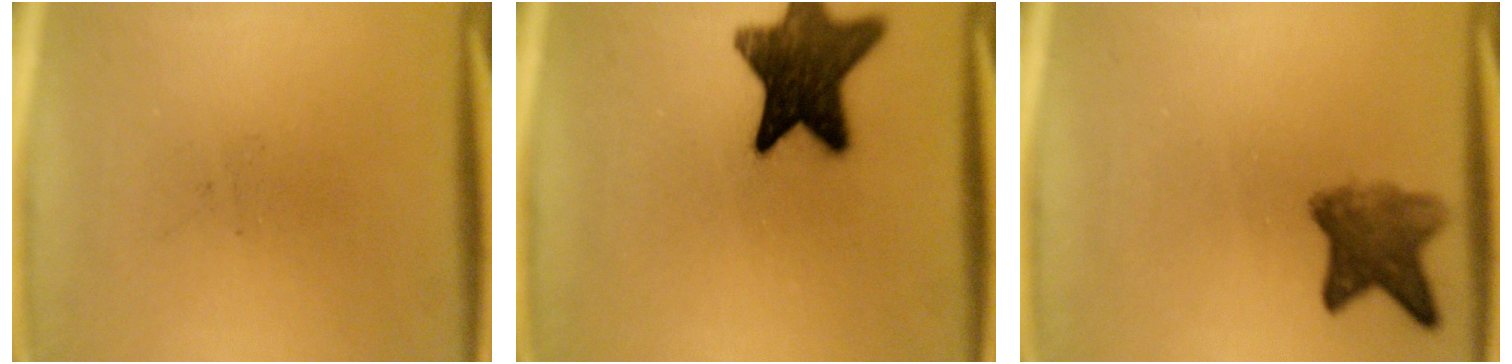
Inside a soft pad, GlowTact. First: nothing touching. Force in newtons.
{"total": 14.9}
{"total": 5.8}